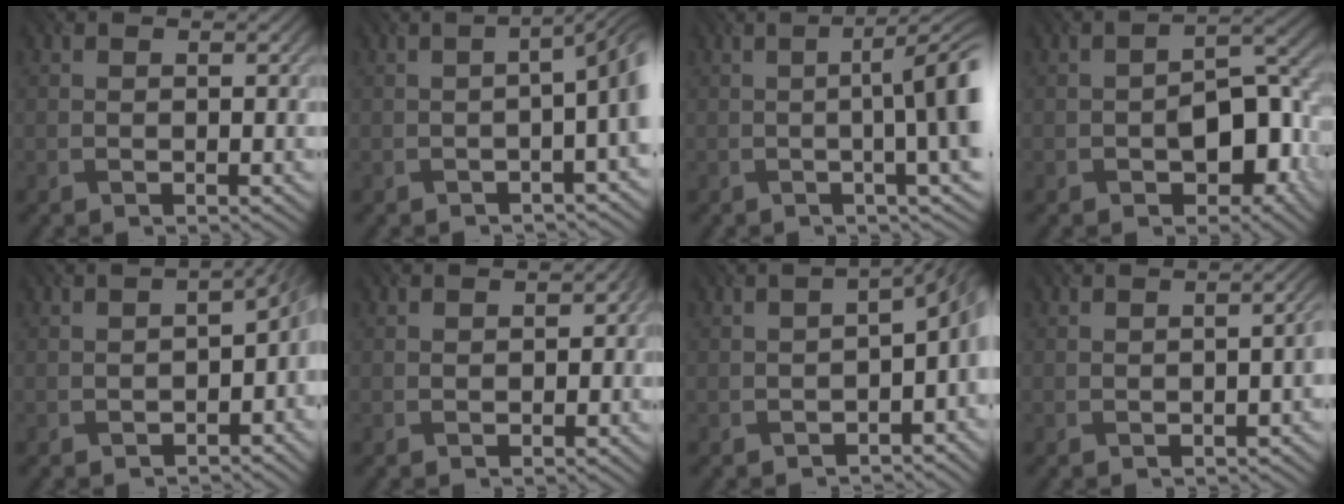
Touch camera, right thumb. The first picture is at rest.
{"total": 5.5, "force": [-1.1, 1.7, 5.2], "torque": [-0.056, 0.002, -0.019]}
{"total": 9.4, "force": [-0.3, 1.9, 9.2], "torque": [-0.117, 0.009, -0.007]}
{"total": 8.3, "force": [-2.7, 4.9, 6.2], "torque": [-0.086, -0.005, -0.041]}
{"total": 5.6, "force": [-2.3, 3.0, 4.2], "torque": [-0.043, -0.014, -0.036]}
{"total": 1.9, "force": [-0.5, 1.5, 1.0], "torque": [-0.015, -0.012, -0.006]}
{"total": 7.5, "force": [-2.5, 4.0, 5.8], "torque": [-0.063, -0.020, -0.032]}
{"total": 2.2, "force": [-0.7, 0.8, 2.0], "torque": [-0.023, 0.004, -0.007]}